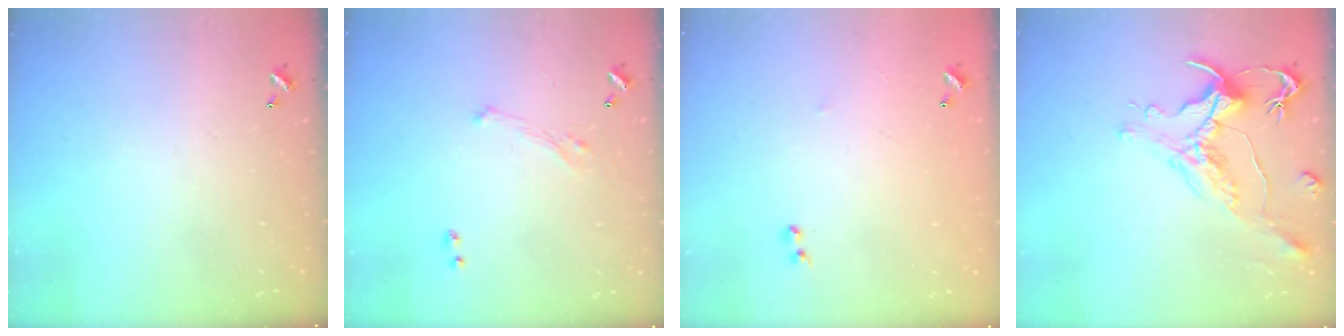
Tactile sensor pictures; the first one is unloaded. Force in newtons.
{"total": 0.7, "press": 0.0, "slide": 0.7}
{"total": 6.8, "press": 6.8, "slide": 0.8}
{"total": 1.8, "press": 1.4, "slide": 1.2}